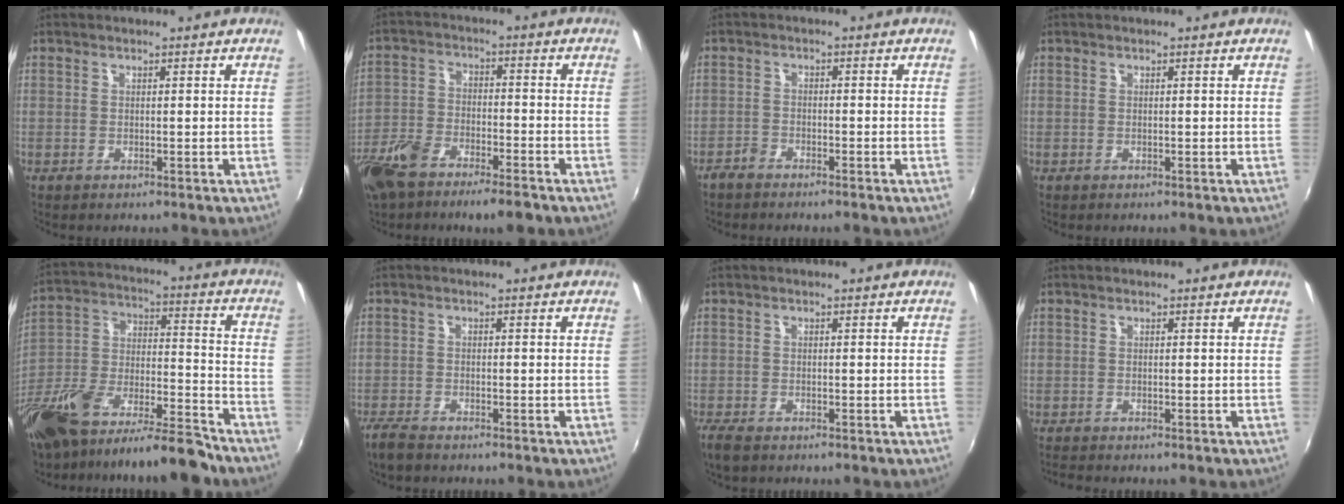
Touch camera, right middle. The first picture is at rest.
{"total": 11.9, "force": [-8.6, 4.1, 7.1], "torque": [-0.168, -0.019, -0.165]}
{"total": 2.6, "force": [-2.4, 0.8, 0.8], "torque": [-0.031, 0.000, -0.047]}
{"total": 0.0}
{"total": 19.6, "force": [-14.5, 5.9, 11.8], "torque": [-0.231, -0.013, -0.248]}
{"total": 3.8, "force": [-3.3, 1.0, 1.6], "torque": [-0.049, -0.013, -0.069]}
{"total": 3.5, "force": [-2.7, 1.3, 1.8], "torque": [-0.046, -0.013, -0.053]}
{"total": 1.5, "force": [-1.4, 0.2, 0.4], "torque": [-0.008, -0.012, -0.027]}